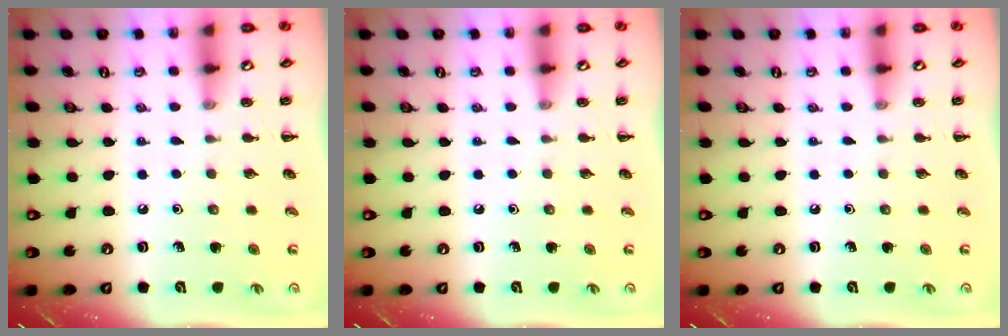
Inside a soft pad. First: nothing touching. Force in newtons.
{"total": 0.0}
{"total": 0.0}